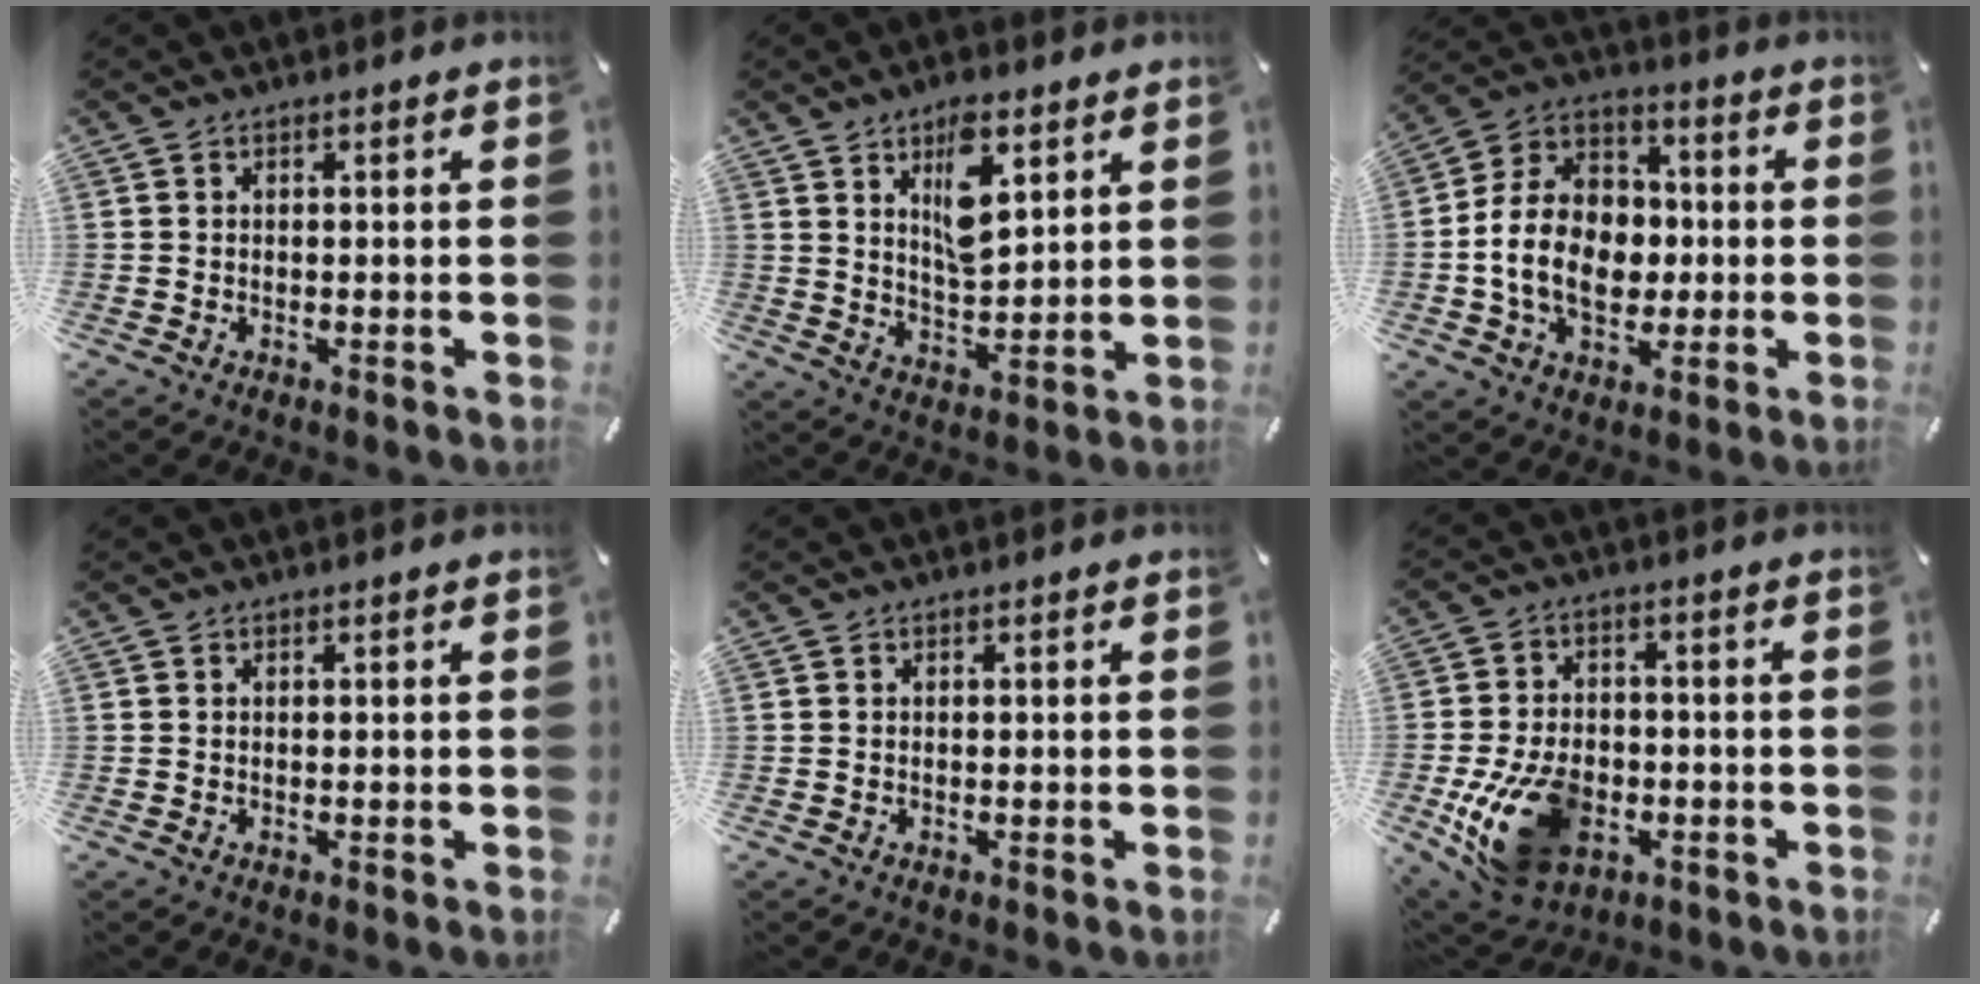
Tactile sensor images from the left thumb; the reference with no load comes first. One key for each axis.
{"total": 10.1, "fx": 5.1, "fy": 4.5, "fz": 7.5, "tx": -0.118, "ty": -0.017, "tz": 0.085}
{"total": 14.1, "fx": -2.8, "fy": 11.1, "fz": 8.2, "tx": -0.192, "ty": 0.017, "tz": -0.050}
{"total": 0.0}
{"total": 0.0}
{"total": 15.8, "fx": -5.0, "fy": 10.9, "fz": 10.2, "tx": -0.199, "ty": 0.020, "tz": -0.081}